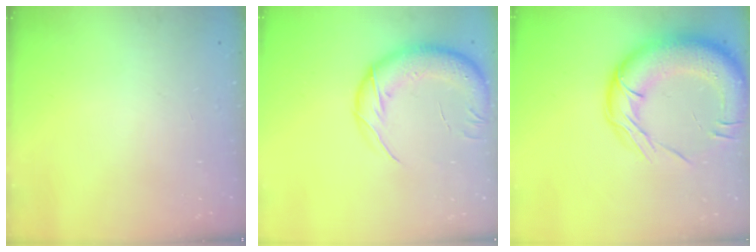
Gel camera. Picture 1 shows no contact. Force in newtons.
{"total": 16.9, "press": 16.4, "slide": 3.8}
{"total": 22.4, "press": 21.9, "slide": 5.0}